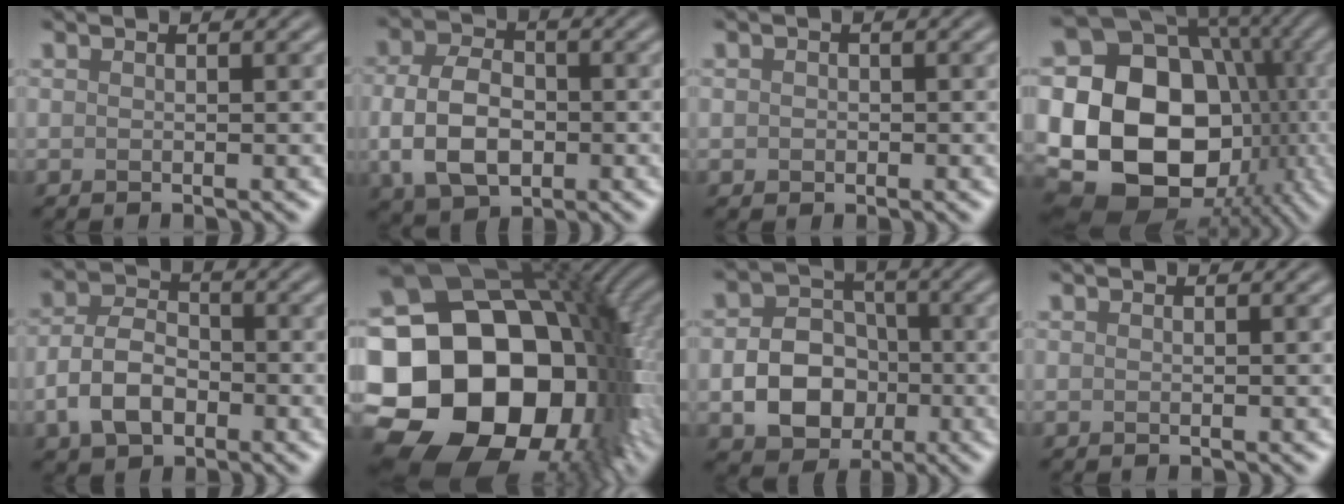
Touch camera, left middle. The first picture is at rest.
{"total": 6.5, "force": [-0.9, 4.4, 4.7], "torque": [-0.097, -0.004, -0.021]}
{"total": 0.9, "force": [0.0, 0.8, 0.2], "torque": [0.002, -0.004, -0.002]}
{"total": 21.5, "force": [-2.1, 17.3, 12.5], "torque": [-0.208, -0.005, -0.045]}
{"total": 4.9, "force": [-1.7, 3.3, 3.2], "torque": [-0.063, 0.002, -0.037]}
{"total": 24.1, "force": [-4.3, 18.9, 14.3], "torque": [-0.224, -0.011, -0.103]}
{"total": 6.3, "force": [-1.5, 5.0, 3.5], "torque": [-0.053, -0.002, -0.026]}
{"total": 0.0}